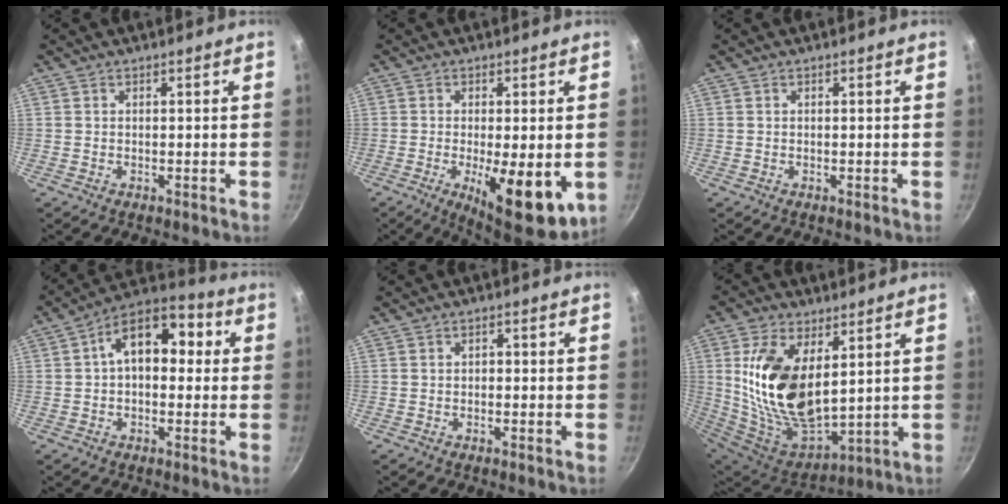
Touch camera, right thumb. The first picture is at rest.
{"total": 14.0, "force": [-3.7, 4.7, 12.6], "torque": [-0.168, -0.023, -0.040]}
{"total": 0.0}
{"total": 12.9, "force": [1.8, 7.8, 10.1], "torque": [-0.128, 0.042, 0.013]}
{"total": 0.9, "force": [-0.1, 0.7, 0.6], "torque": [-0.001, 0.003, -0.006]}
{"total": 20.2, "force": [4.6, 10.7, 16.6], "torque": [-0.303, -0.029, 0.105]}